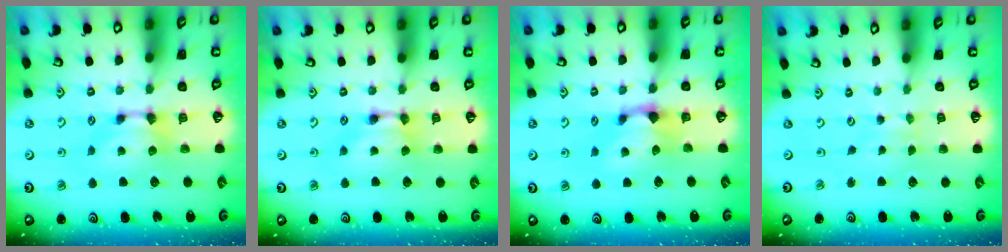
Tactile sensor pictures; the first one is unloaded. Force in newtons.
{"total": 1.6, "press": 1.6, "slide": 0.2}
{"total": 1.0, "press": 0.2, "slide": 0.9}
{"total": 3.6, "press": 3.6, "slide": 0.1}